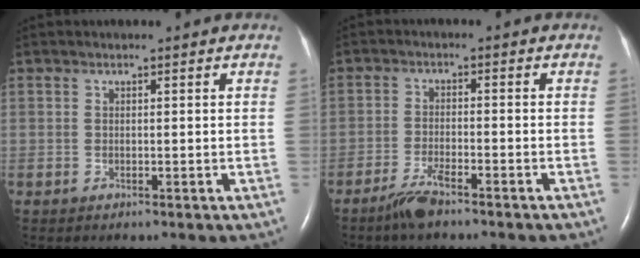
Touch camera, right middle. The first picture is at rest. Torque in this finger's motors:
{"motor_torque": [0.03, -0.01, 0.01, 0.03]}